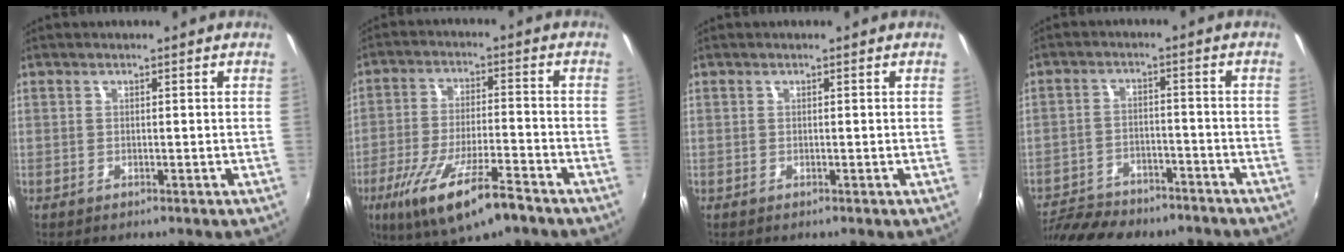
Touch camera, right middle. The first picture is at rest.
{"total": 15.0, "force": [-9.1, 3.6, 11.4], "torque": [-0.228, -0.041, -0.158]}
{"total": 0.0}
{"total": 15.5, "force": [-13.0, 5.5, 6.4], "torque": [-0.146, -0.019, -0.195]}